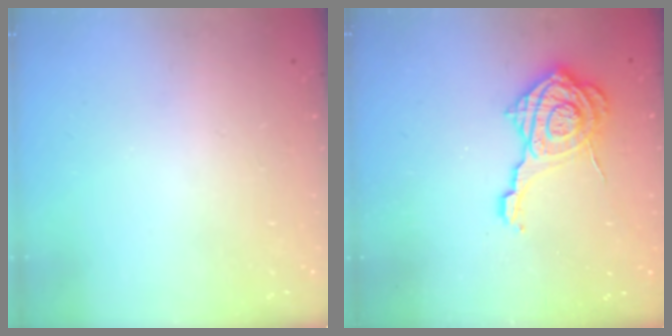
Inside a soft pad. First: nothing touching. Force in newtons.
{"total": 14.3, "press": 14.3, "slide": 0.9}